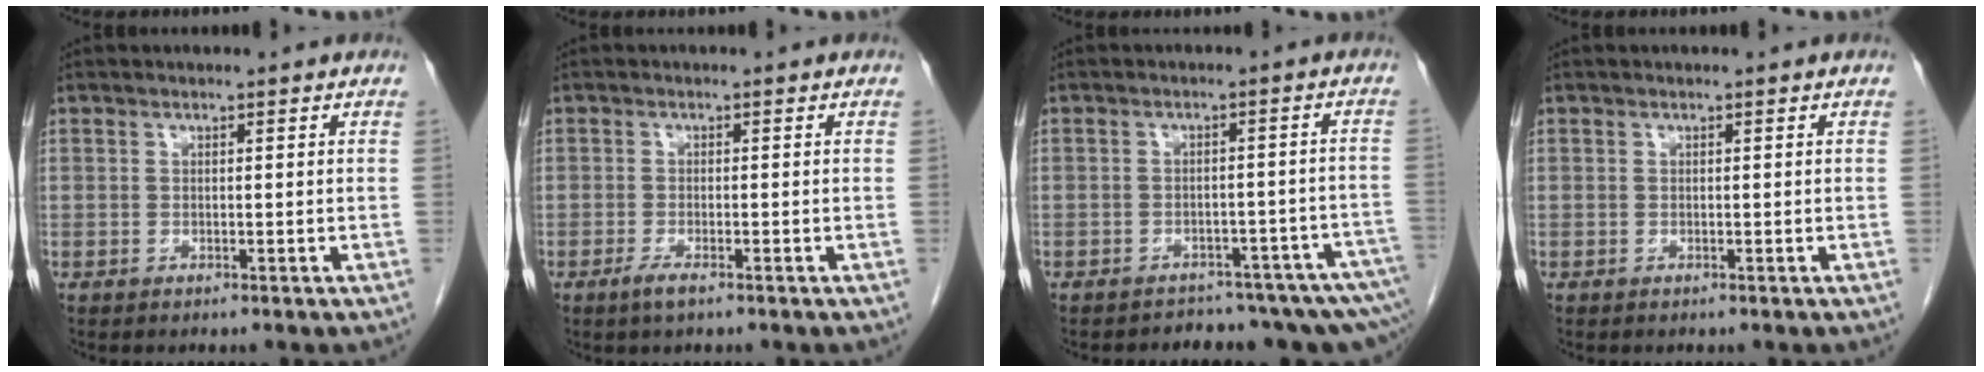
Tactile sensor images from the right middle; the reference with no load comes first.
{"total": 1.9, "force": [-1.3, 0.2, 1.4], "torque": [-0.032, -0.003, -0.025]}
{"total": 11.8, "force": [-11.1, 2.1, 3.4], "torque": [-0.011, 0.031, -0.121]}
{"total": 0.0}